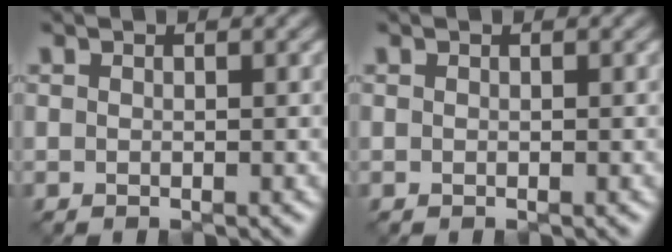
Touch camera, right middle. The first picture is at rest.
{"total": 0.0}